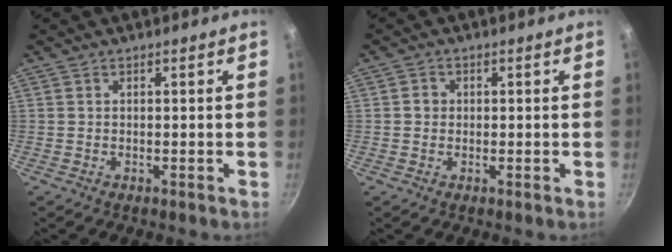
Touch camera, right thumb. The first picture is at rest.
{"total": 2.1, "force": [0.0, 1.9, 0.8], "torque": [-0.004, 0.006, -0.004]}